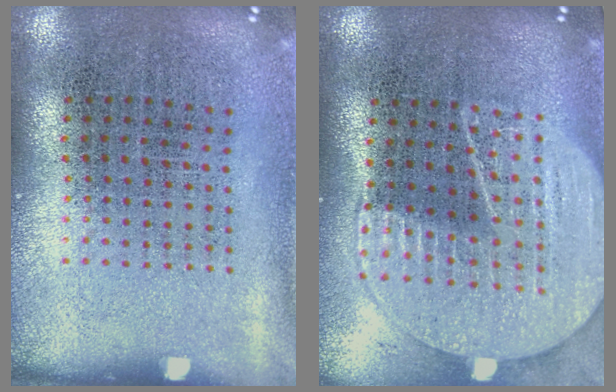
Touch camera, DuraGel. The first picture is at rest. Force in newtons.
{"total": 2.0, "press": 1.9, "slide": 0.8}